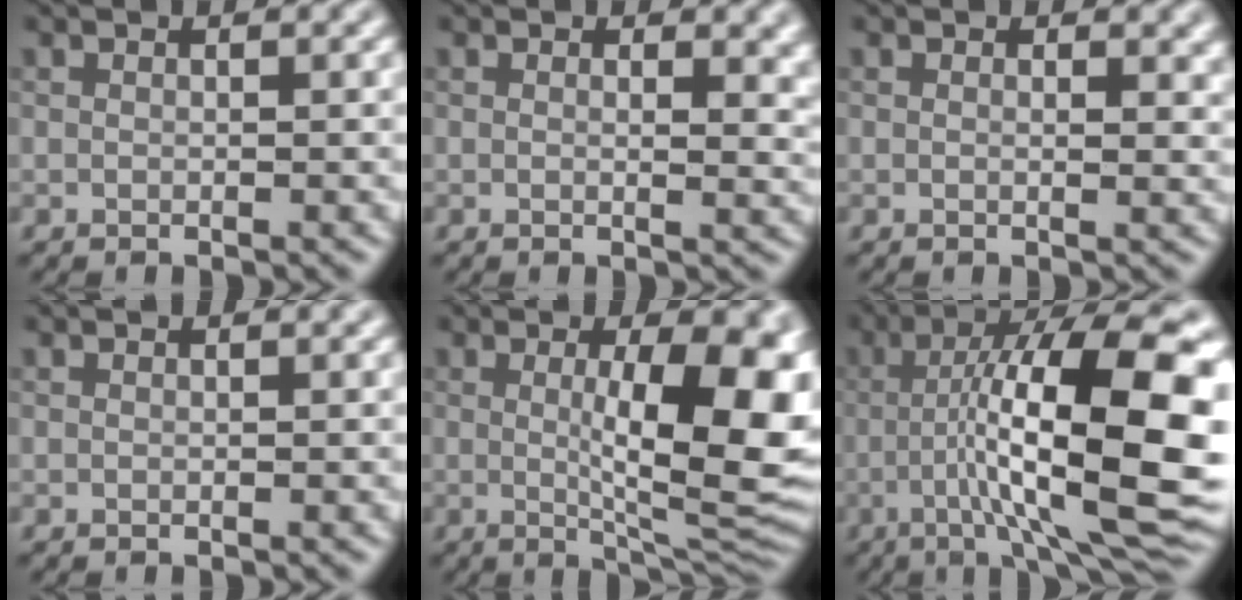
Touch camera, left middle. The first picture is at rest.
{"total": 3.1, "force": [0.8, 1.4, 2.6], "torque": [-0.026, -0.003, 0.012]}
{"total": 1.6, "force": [0.5, 0.7, 1.4], "torque": [-0.016, -0.004, 0.009]}
{"total": 0.0}
{"total": 11.3, "force": [0.8, 3.2, 10.9], "torque": [-0.146, -0.011, 0.020]}
{"total": 14.9, "force": [-1.4, 3.1, 14.5], "torque": [-0.206, 0.027, -0.015]}